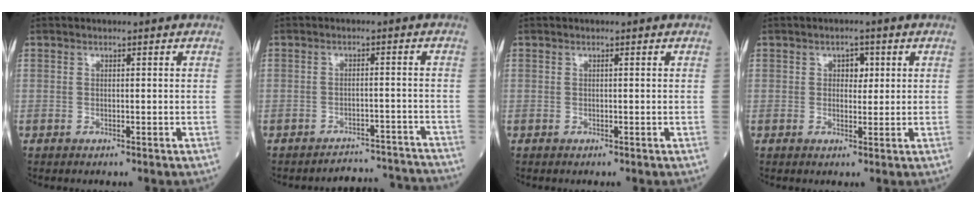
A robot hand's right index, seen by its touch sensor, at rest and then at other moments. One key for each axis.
{"total": 9.3, "fx": -9.2, "fy": 0.6, "fz": -0.8, "tx": 0.020, "ty": 0.022, "tz": -0.109}
{"total": 0.0}
{"total": 2.3, "fx": 0.7, "fy": 1.5, "fz": 1.6, "tx": -0.018, "ty": 0.004, "tz": 0.009}